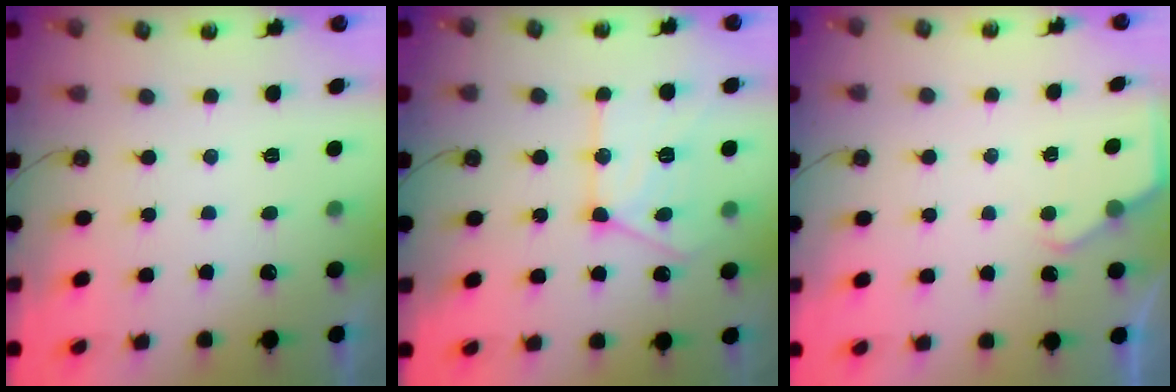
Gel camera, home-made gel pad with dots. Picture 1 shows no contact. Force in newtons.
{"total": 16.1, "press": 16.1, "slide": 1.4}
{"total": 3.3, "press": 3.3, "slide": 0.5}